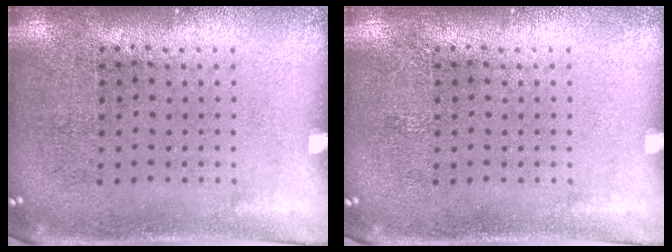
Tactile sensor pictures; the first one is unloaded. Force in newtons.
{"total": 0.0}